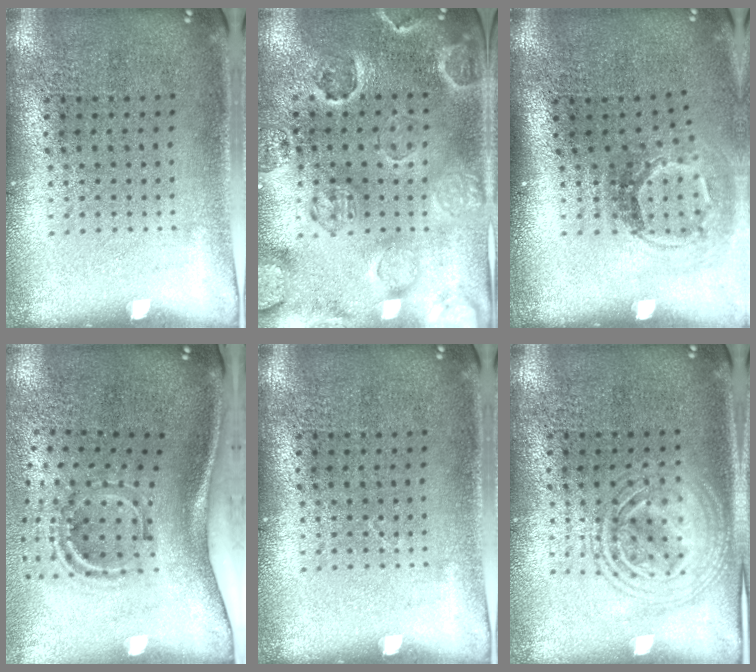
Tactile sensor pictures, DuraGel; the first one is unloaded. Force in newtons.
{"total": 2.6, "press": 2.4, "slide": 0.8}
{"total": 1.8, "press": 1.2, "slide": 1.4}
{"total": 2.1, "press": 1.2, "slide": 1.7}
{"total": 0.0}
{"total": 1.9, "press": 1.9, "slide": 0.3}